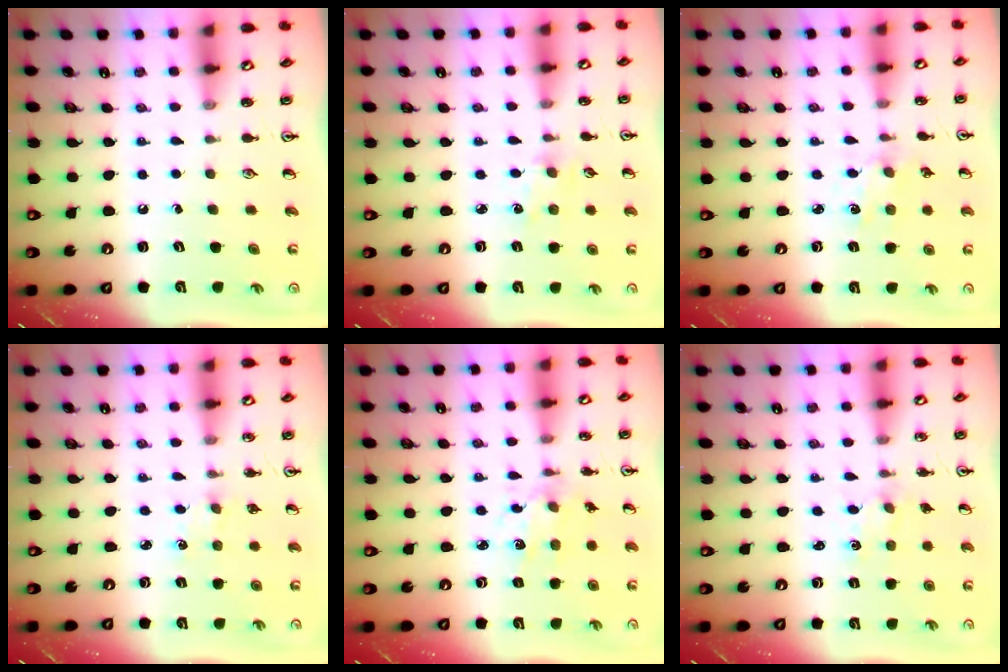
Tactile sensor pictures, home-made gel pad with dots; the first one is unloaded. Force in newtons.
{"total": 2.0, "press": 2.0, "slide": 0.4}
{"total": 1.4, "press": 1.4, "slide": 0.2}
{"total": 1.3, "press": 1.3, "slide": 0.3}
{"total": 3.0, "press": 2.8, "slide": 0.9}
{"total": 0.0}